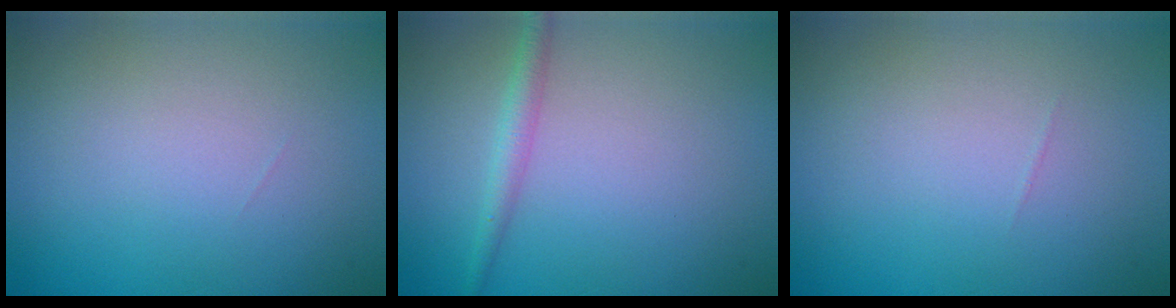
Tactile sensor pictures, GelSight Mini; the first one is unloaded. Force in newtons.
{"total": 1.7, "press": 1.7, "slide": 0.0}
{"total": 0.0}